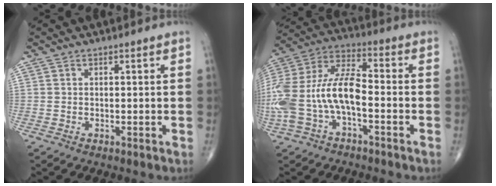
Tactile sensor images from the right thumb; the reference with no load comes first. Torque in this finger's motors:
{"motor_torque": [0.95, 0.18, 2.24, -0.38, 0.69]}